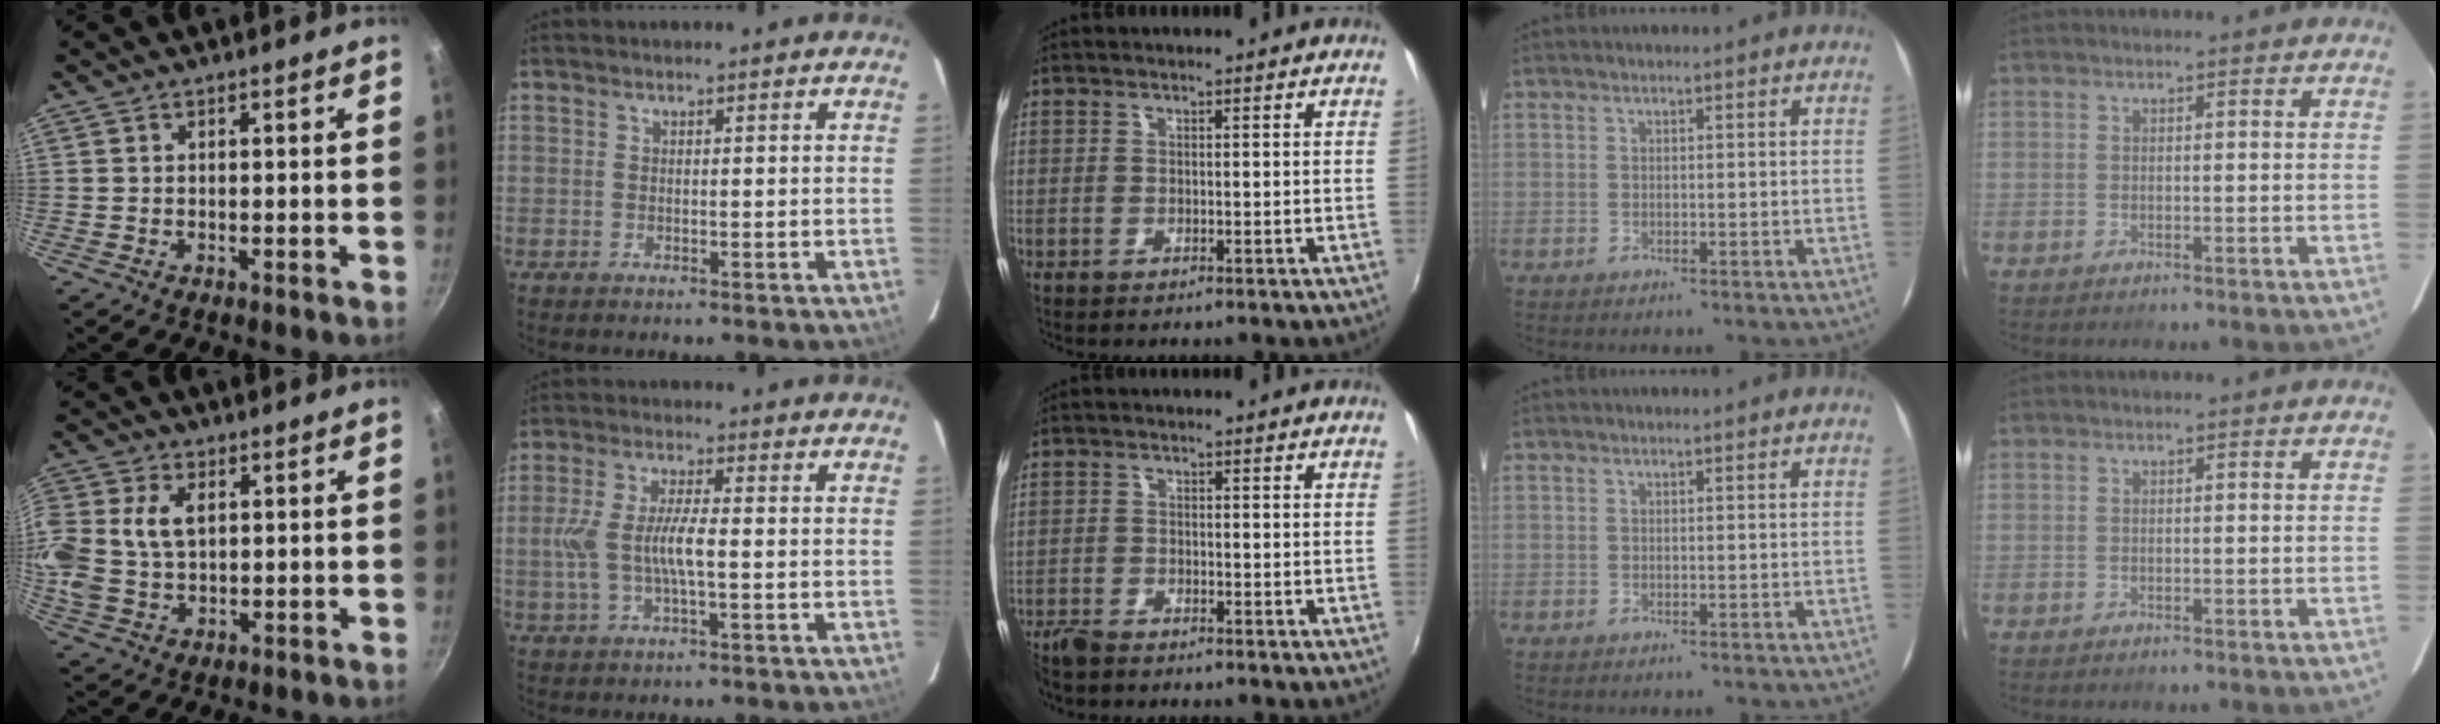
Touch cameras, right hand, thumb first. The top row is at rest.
{"thumb": {"total": 13.4, "force": [2.4, 9.5, 9.1], "torque": [-0.208, 0.016, 0.045]}, "index": {"total": 8.3, "force": [-1.1, 2.0, 8.0], "torque": [-0.165, 0.001, -0.018]}, "middle": {"total": 3.4, "force": [-3.1, 0.9, 1.0], "torque": [-0.033, -0.011, -0.065]}}